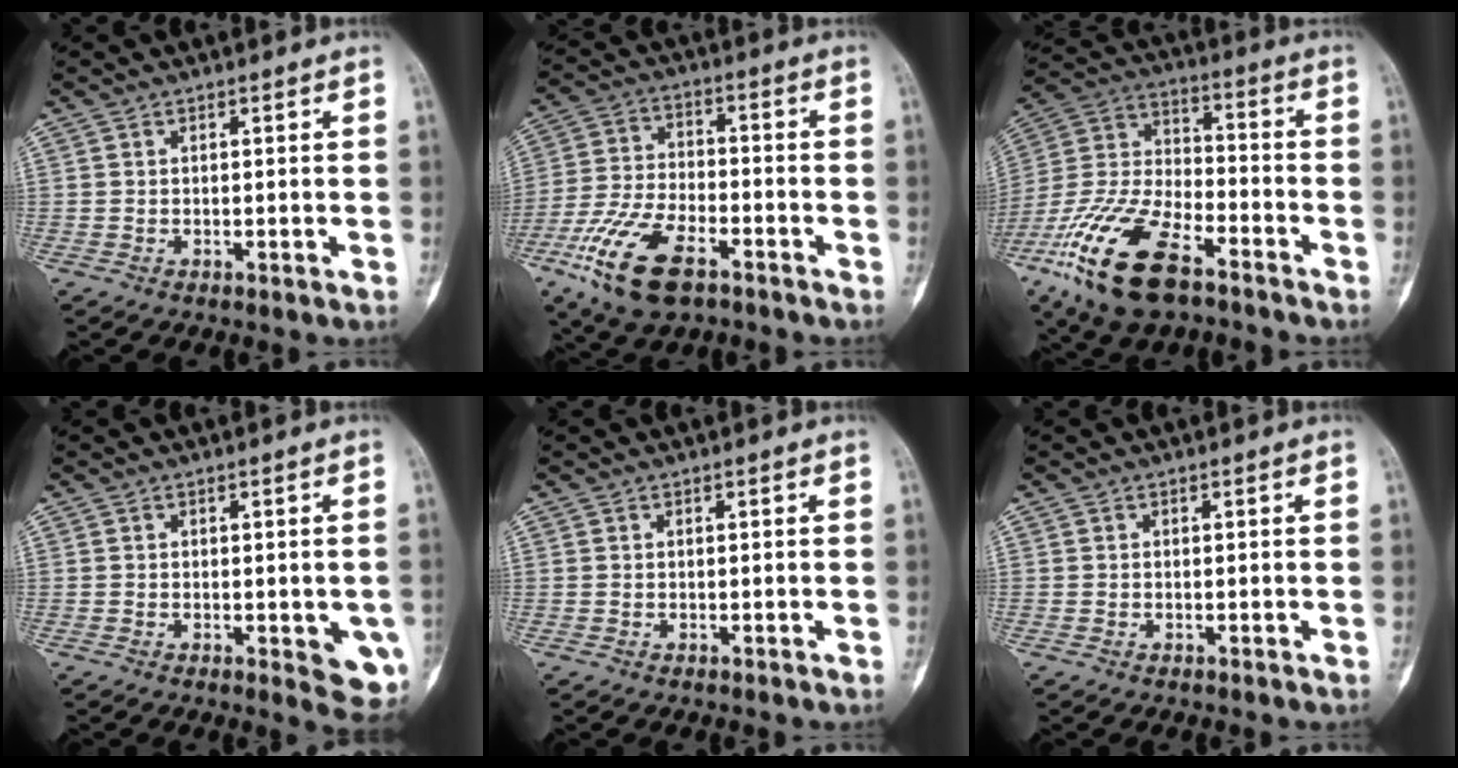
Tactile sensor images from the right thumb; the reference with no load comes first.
{"total": 15.0, "force": [-8.1, 6.8, 10.7], "torque": [-0.217, 0.017, -0.151]}
{"total": 21.0, "force": [-11.9, 9.1, 14.7], "torque": [-0.315, 0.039, -0.227]}
{"total": 6.9, "force": [-1.6, 2.6, 6.1], "torque": [-0.046, -0.010, -0.016]}
{"total": 0.0}
{"total": 0.0}